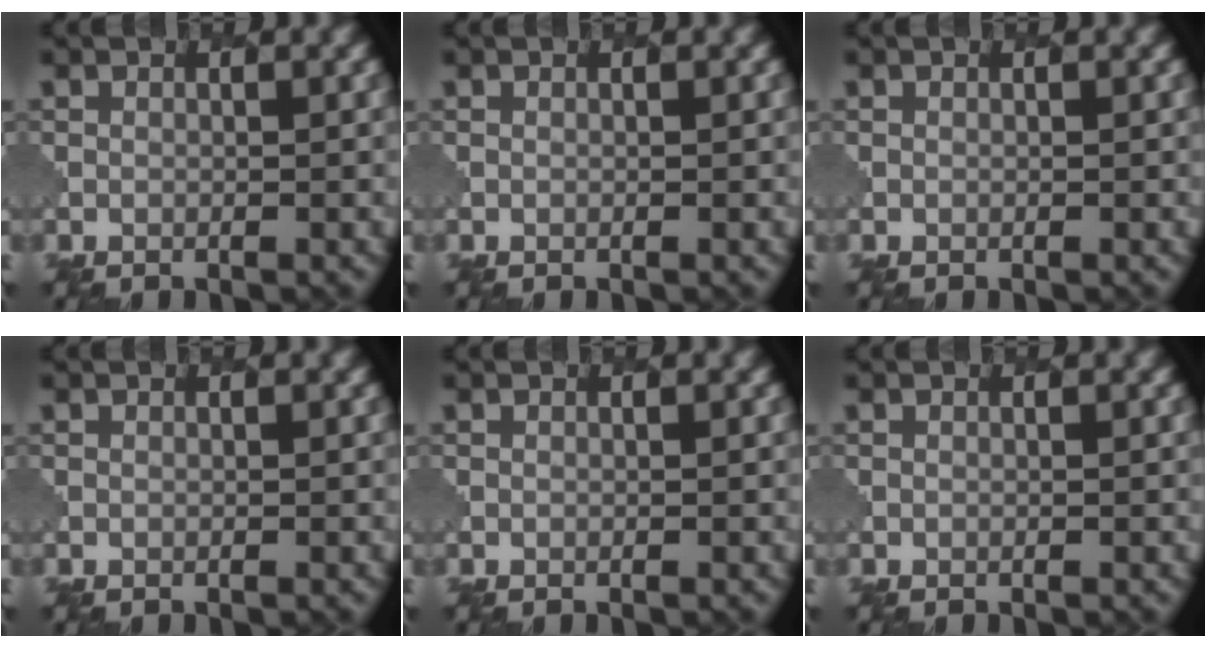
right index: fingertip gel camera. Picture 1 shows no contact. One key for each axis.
{"total": 0.0}
{"total": 0.0}
{"total": 0.0}
{"total": 0.0}
{"total": 0.0}